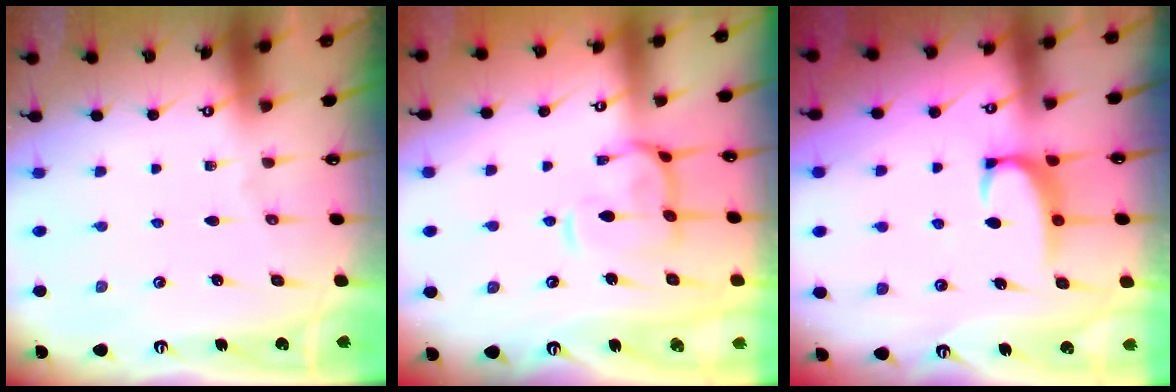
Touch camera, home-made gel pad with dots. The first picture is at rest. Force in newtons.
{"total": 6.7, "press": 6.6, "slide": 1.3}
{"total": 2.3, "press": 2.3, "slide": 0.6}